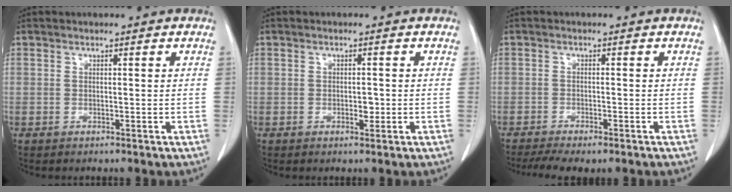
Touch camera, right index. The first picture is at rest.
{"total": 1.5, "force": [-0.3, 0.7, 1.3], "torque": [-0.020, 0.000, -0.001]}
{"total": 6.9, "force": [-5.4, 1.6, 3.9], "torque": [-0.058, -0.009, -0.080]}